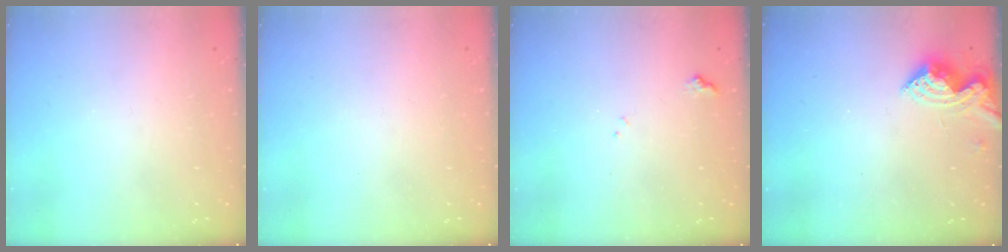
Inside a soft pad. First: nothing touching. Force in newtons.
{"total": 0.0}
{"total": 7.6, "press": 7.5, "slide": 1.1}
{"total": 8.2, "press": 8.2, "slide": 0.2}